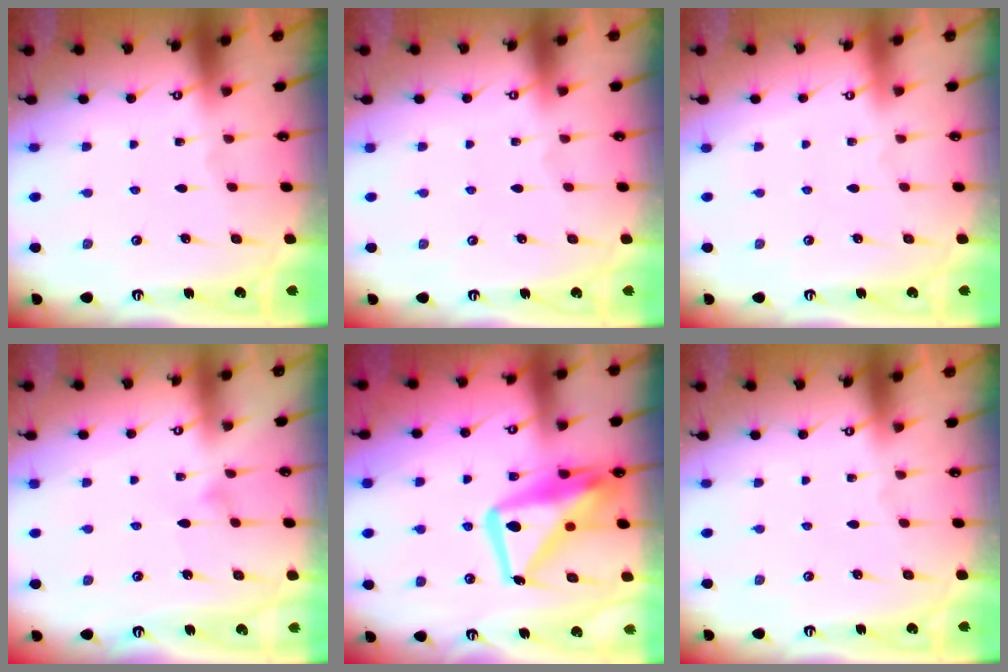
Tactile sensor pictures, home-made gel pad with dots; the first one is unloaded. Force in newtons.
{"total": 3.8, "press": 3.8, "slide": 0.1}
{"total": 3.9, "press": 3.9, "slide": 0.1}
{"total": 3.5, "press": 3.5, "slide": 0.2}
{"total": 18.0, "press": 18.0, "slide": 1.7}
{"total": 0.0}